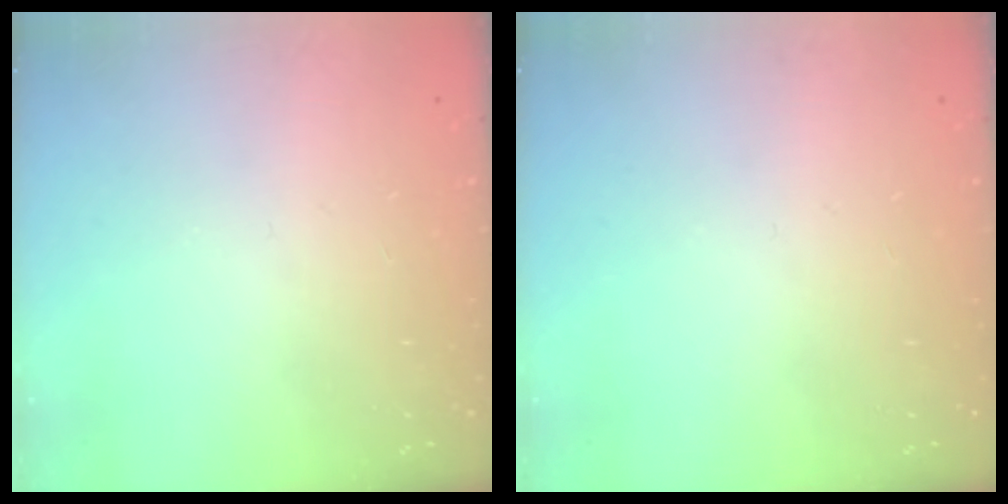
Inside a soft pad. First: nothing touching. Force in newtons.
{"total": 0.0}